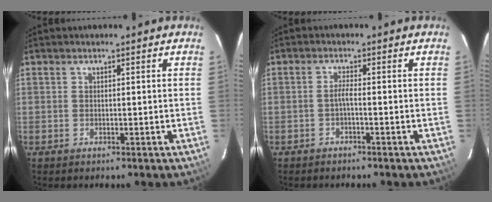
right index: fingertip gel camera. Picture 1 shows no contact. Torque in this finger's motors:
{"motor_torque": [0.39, -0.24, 0.25, 0.05]}